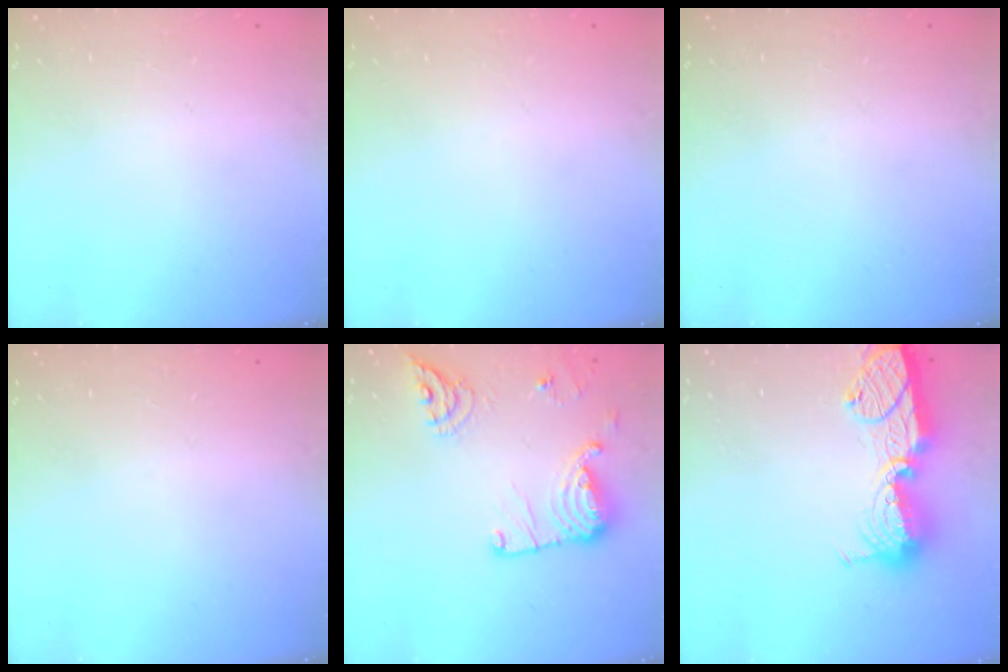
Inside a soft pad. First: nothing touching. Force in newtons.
{"total": 0.0}
{"total": 0.0}
{"total": 0.0}
{"total": 14.5, "press": 14.5, "slide": 0.4}
{"total": 14.9, "press": 14.9, "slide": 0.9}